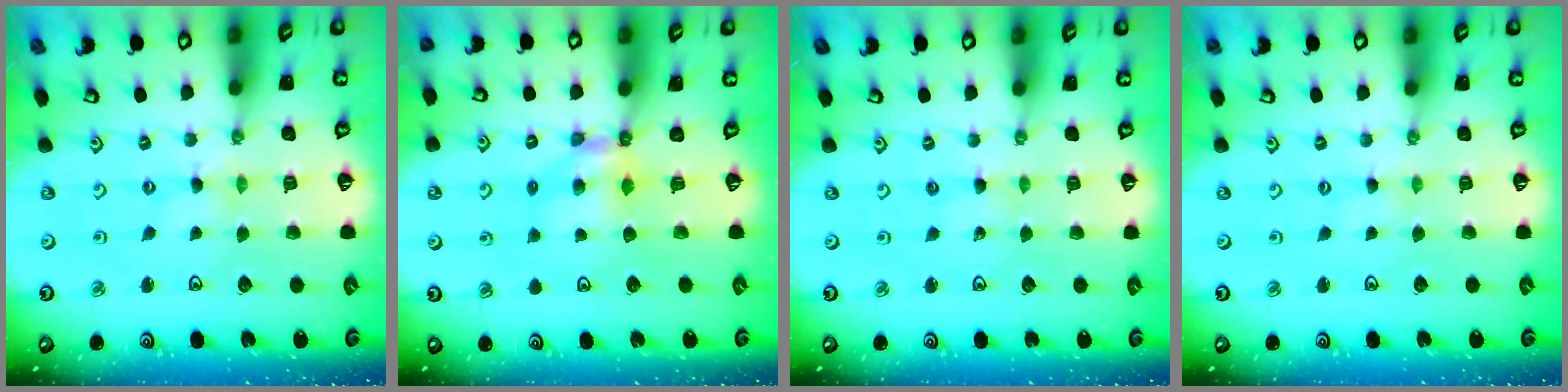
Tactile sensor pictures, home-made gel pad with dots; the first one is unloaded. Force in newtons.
{"total": 5.8, "press": 5.8, "slide": 0.6}
{"total": 1.3, "press": 1.3, "slide": 0.2}
{"total": 0.0}